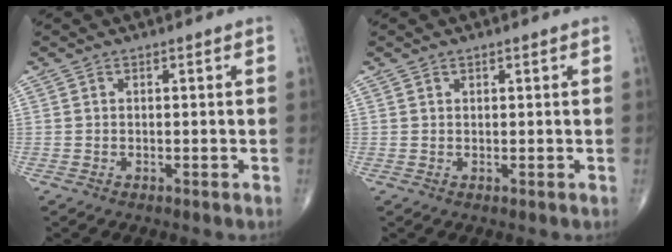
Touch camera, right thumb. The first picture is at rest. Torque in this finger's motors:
{"motor_torque": [-0.53, -0.12, -0.10, 0.20, 0.04]}